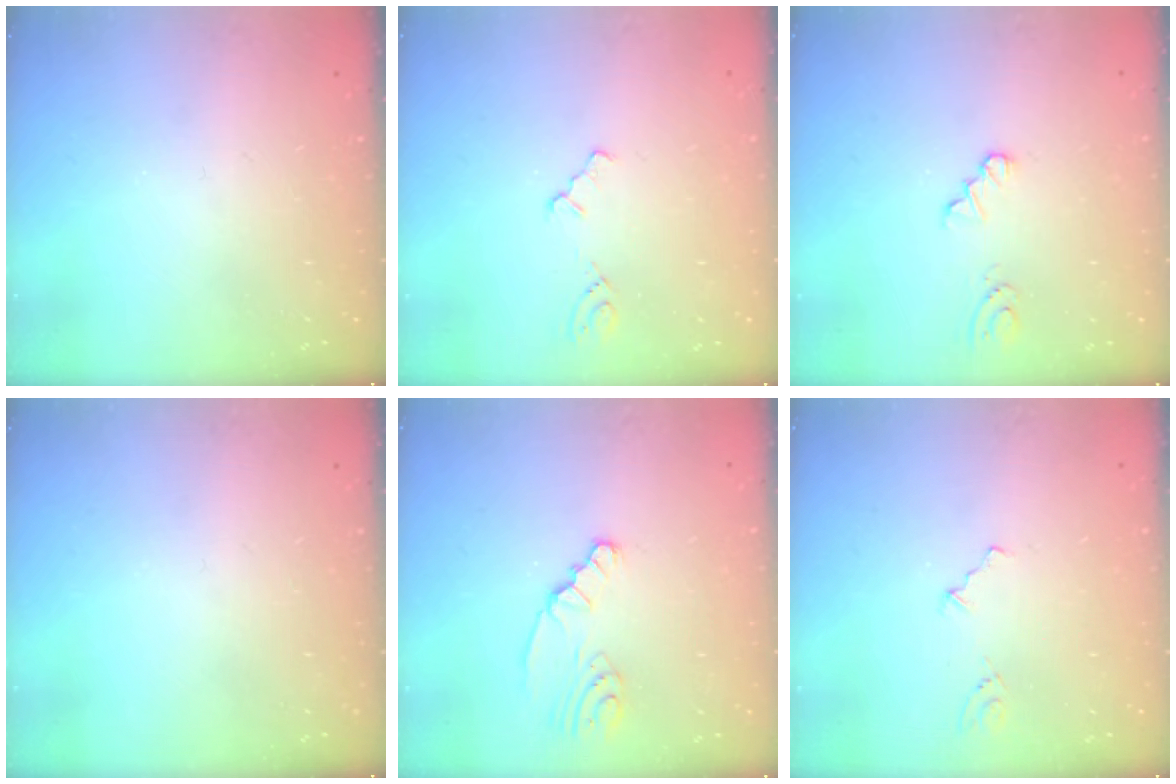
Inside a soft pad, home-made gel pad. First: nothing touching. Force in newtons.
{"total": 1.8, "press": 1.7, "slide": 0.4}
{"total": 1.4, "press": 1.4, "slide": 0.2}
{"total": 0.0}
{"total": 2.4, "press": 2.4, "slide": 0.1}
{"total": 1.8, "press": 1.5, "slide": 0.9}